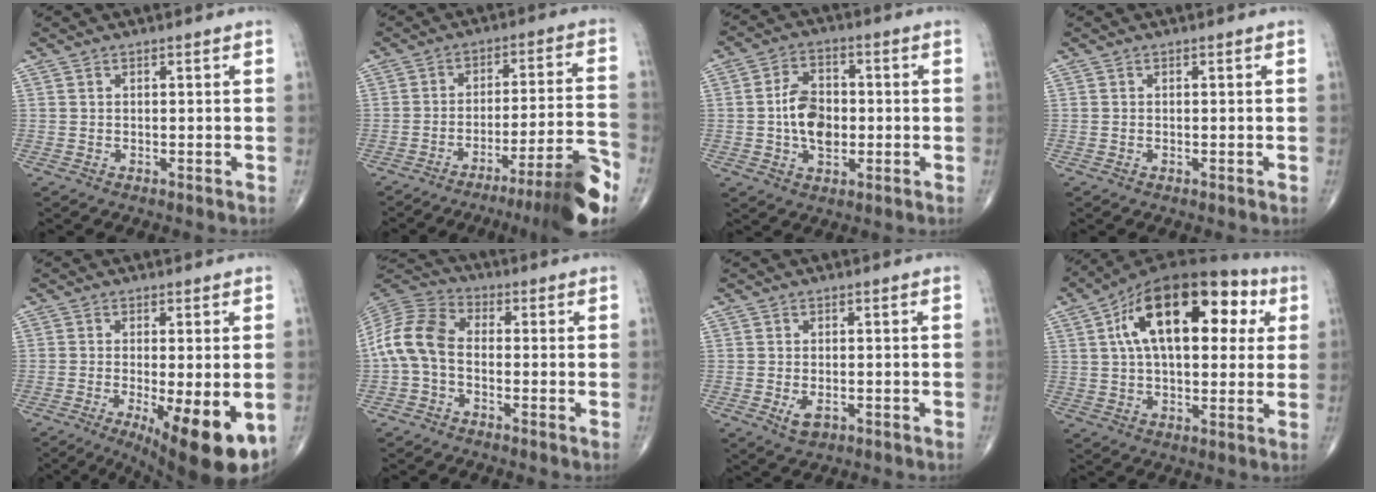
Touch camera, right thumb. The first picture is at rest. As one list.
[{"total": 16.2, "force": [-10.4, 1.7, 12.3], "torque": [-0.141, 0.069, -0.149]}, {"total": 9.0, "force": [-0.7, 6.0, 6.8], "torque": [-0.102, 0.011, -0.017]}, {"total": 0.0}, {"total": 14.4, "force": [-5.1, 4.0, 12.8], "torque": [-0.159, -0.021, -0.067]}, {"total": 9.8, "force": [-1.4, 6.3, 7.4], "torque": [-0.149, 0.030, -0.043]}, {"total": 2.9, "force": [-1.0, 1.6, 2.2], "torque": [-0.035, -0.001, -0.012]}, {"total": 23.1, "force": [6.8, 12.0, 18.5], "torque": [-0.278, 0.026, 0.099]}]